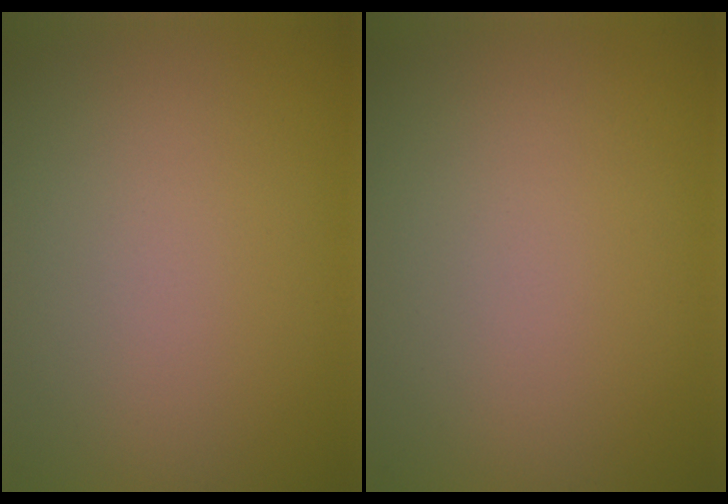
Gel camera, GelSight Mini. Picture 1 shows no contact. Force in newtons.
{"total": 0.0}